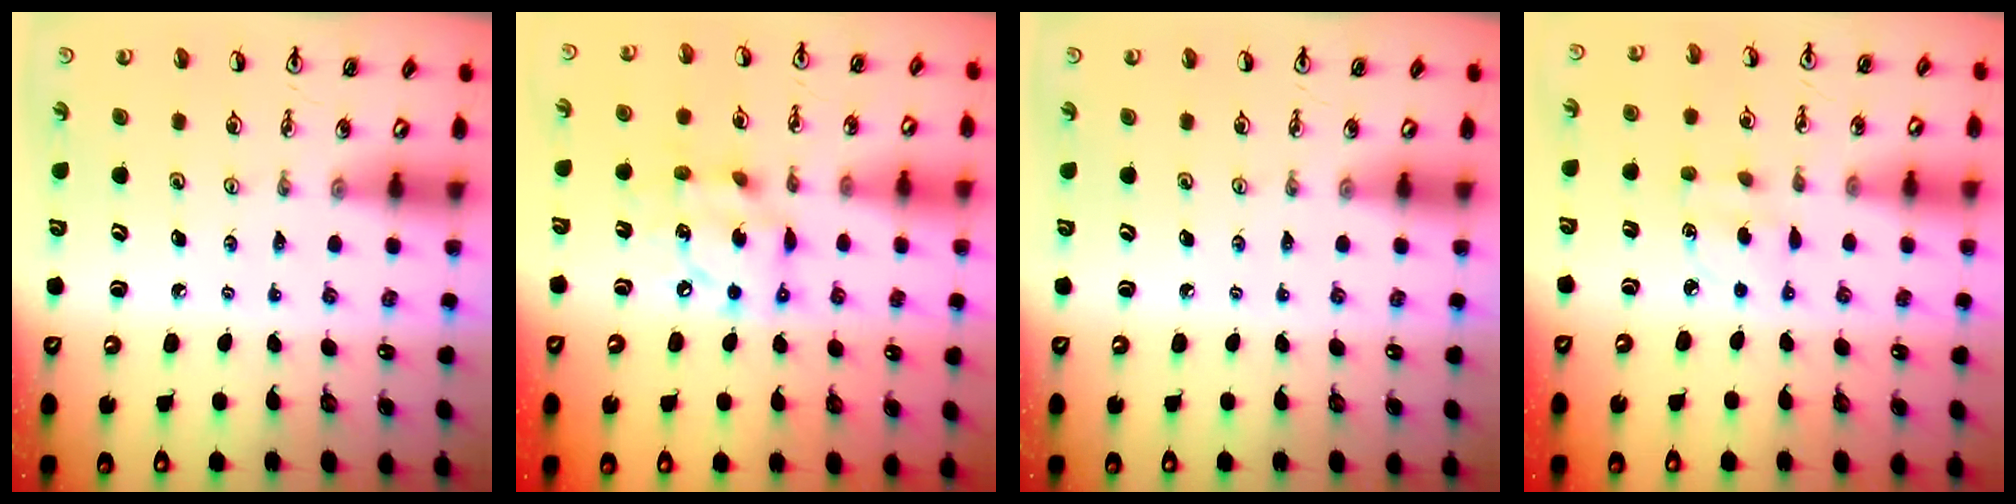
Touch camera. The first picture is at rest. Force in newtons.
{"total": 12.5, "press": 12.5, "slide": 0.9}
{"total": 0.0}
{"total": 3.7, "press": 3.7, "slide": 0.6}